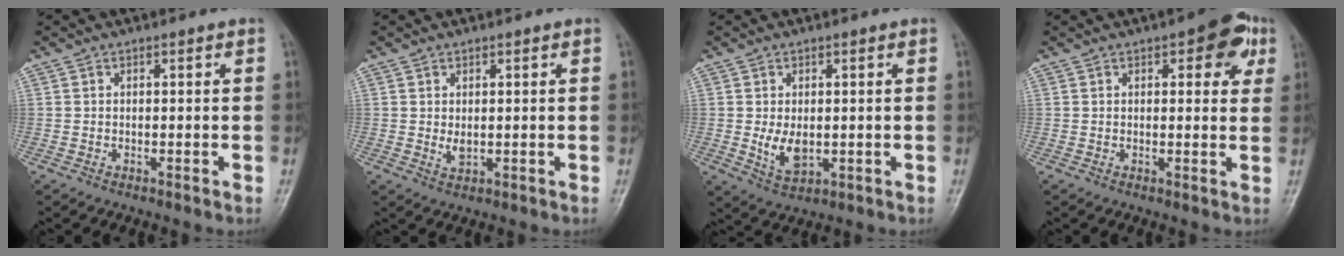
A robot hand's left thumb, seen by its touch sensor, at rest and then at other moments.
{"total": 2.3, "force": [0.4, 1.2, 1.9], "torque": [-0.027, -0.008, 0.012]}
{"total": 5.1, "force": [-0.1, 3.1, 4.0], "torque": [-0.064, -0.013, 0.007]}
{"total": 7.7, "force": [3.3, 3.5, 6.0], "torque": [-0.040, -0.004, 0.030]}